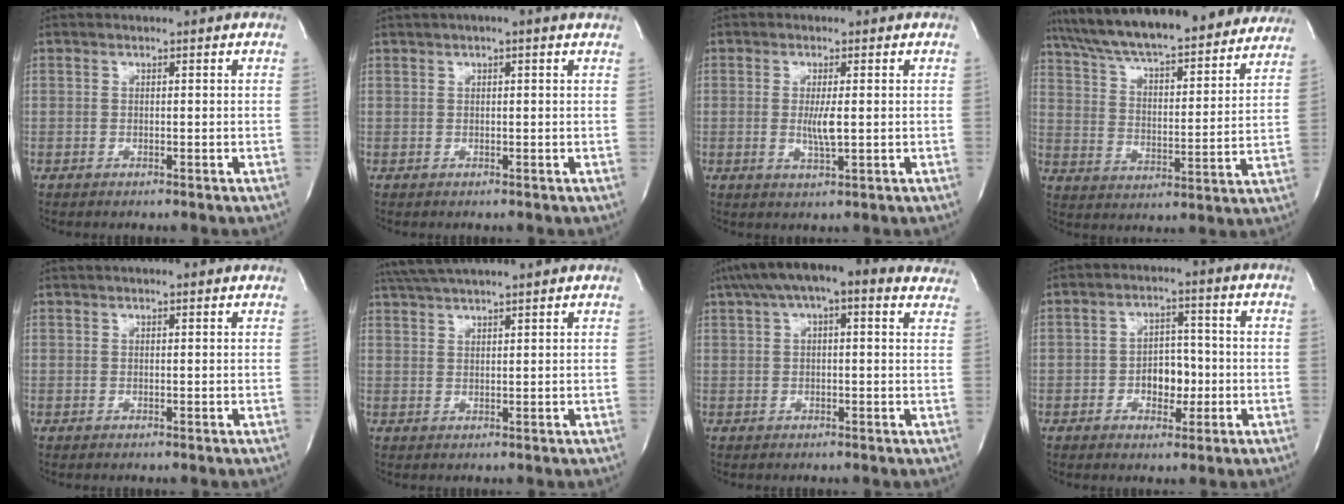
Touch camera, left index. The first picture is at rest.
{"total": 3.4, "force": [2.3, 0.2, 2.5], "torque": [-0.039, 0.025, 0.033]}
{"total": 3.3, "force": [-0.1, 0.4, 3.3], "torque": [-0.066, -0.006, 0.001]}
{"total": 29.1, "force": [25.9, 5.6, 12.1], "torque": [-0.209, -0.014, 0.350]}
{"total": 4.7, "force": [4.3, 0.6, 2.0], "torque": [-0.028, 0.033, 0.051]}
{"total": 8.7, "force": [7.7, -0.4, 4.0], "torque": [-0.074, 0.037, 0.121]}
{"total": 16.9, "force": [12.3, 5.2, 10.5], "torque": [-0.170, 0.068, 0.158]}
{"total": 5.3, "force": [-1.2, 3.3, 3.9], "torque": [-0.057, 0.011, -0.018]}